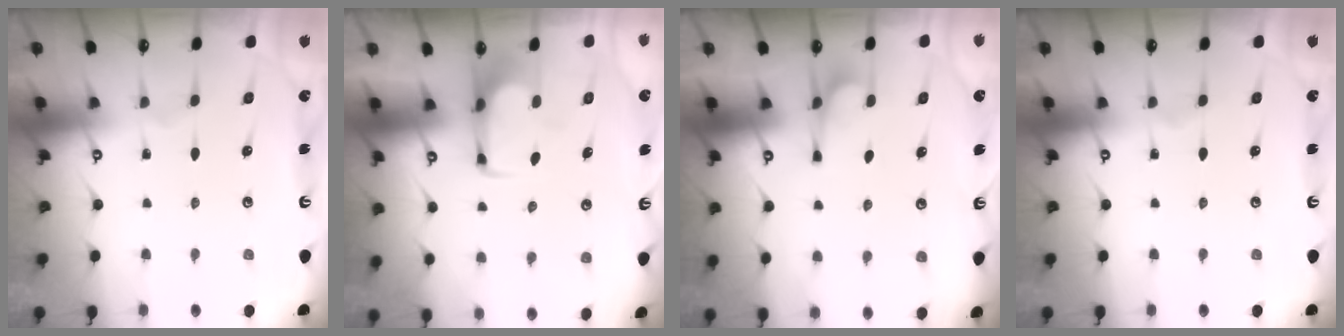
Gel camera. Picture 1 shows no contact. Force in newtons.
{"total": 2.1, "press": 2.1, "slide": 0.4}
{"total": 2.1, "press": 2.0, "slide": 0.7}
{"total": 0.0}